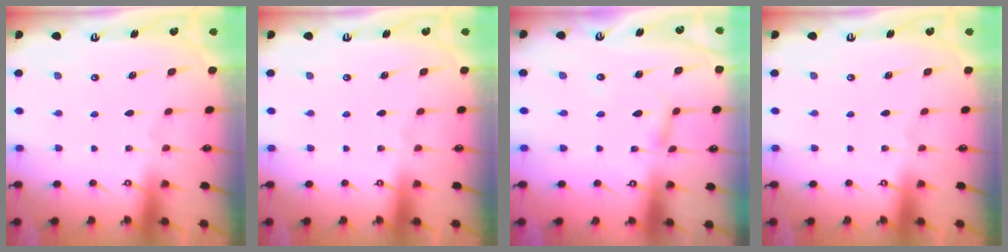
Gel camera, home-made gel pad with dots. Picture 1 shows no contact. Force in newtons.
{"total": 0.0}
{"total": 2.7, "press": 2.6, "slide": 0.3}
{"total": 0.0}